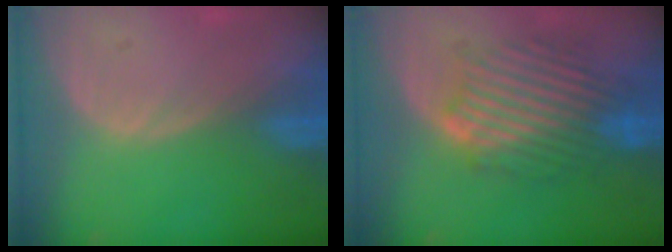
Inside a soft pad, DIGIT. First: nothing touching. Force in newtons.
{"total": 9.0, "press": 8.8, "slide": 1.8}